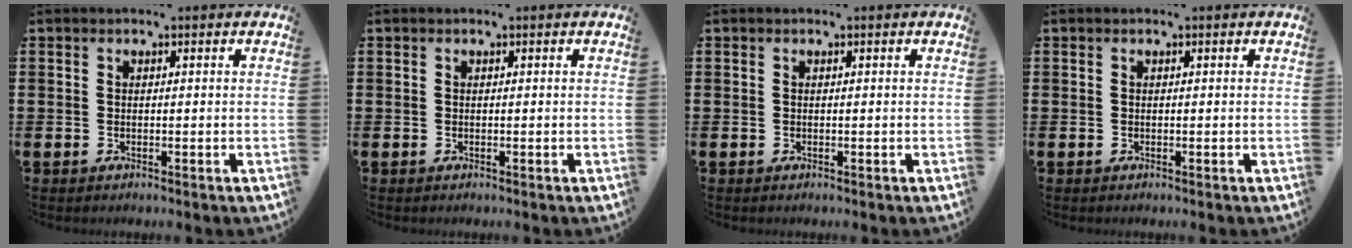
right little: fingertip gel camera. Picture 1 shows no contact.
{"total": 0.0}
{"total": 0.0}
{"total": 0.0}